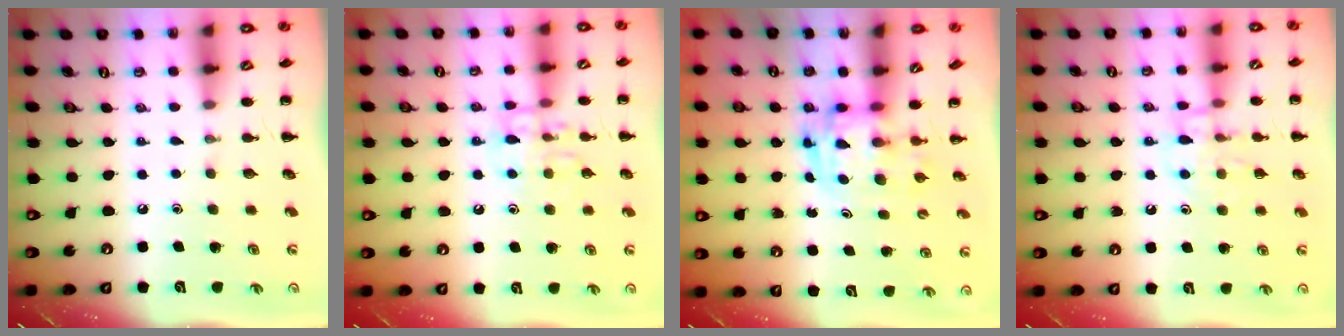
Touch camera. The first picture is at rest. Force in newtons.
{"total": 10.0, "press": 10.0, "slide": 0.6}
{"total": 3.0, "press": 3.0, "slide": 0.5}
{"total": 10.8, "press": 10.7, "slide": 0.6}